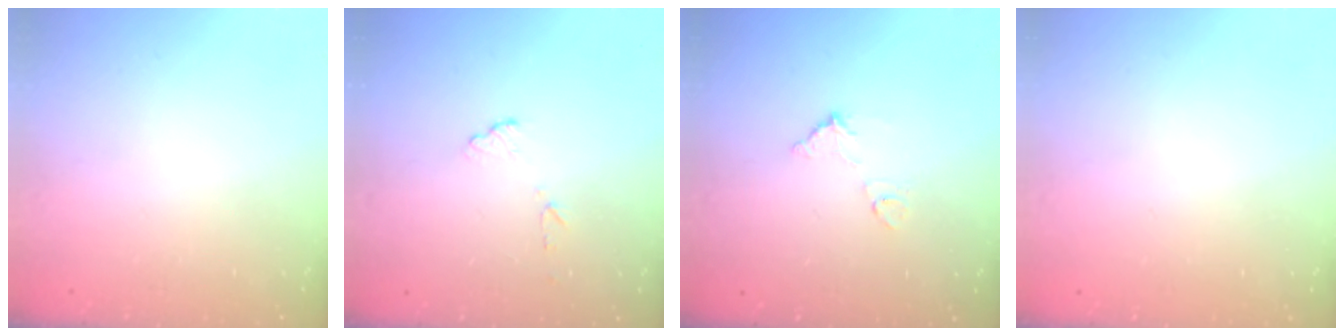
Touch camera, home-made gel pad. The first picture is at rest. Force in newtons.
{"total": 7.9, "press": 7.9, "slide": 0.5}
{"total": 6.2, "press": 6.2, "slide": 0.3}
{"total": 2.8, "press": 2.8, "slide": 0.1}